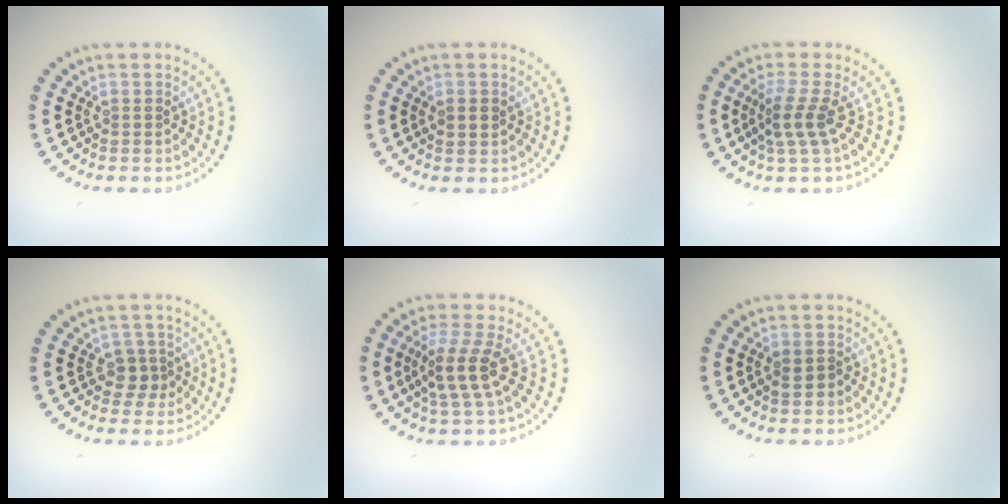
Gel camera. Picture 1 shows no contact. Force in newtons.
{"total": 1.5, "press": 1.5, "slide": 0.1}
{"total": 2.6, "press": 2.0, "slide": 1.6}
{"total": 1.9, "press": 1.6, "slide": 1.0}
{"total": 3.4, "press": 2.7, "slide": 1.9}
{"total": 1.5, "press": 1.4, "slide": 0.3}